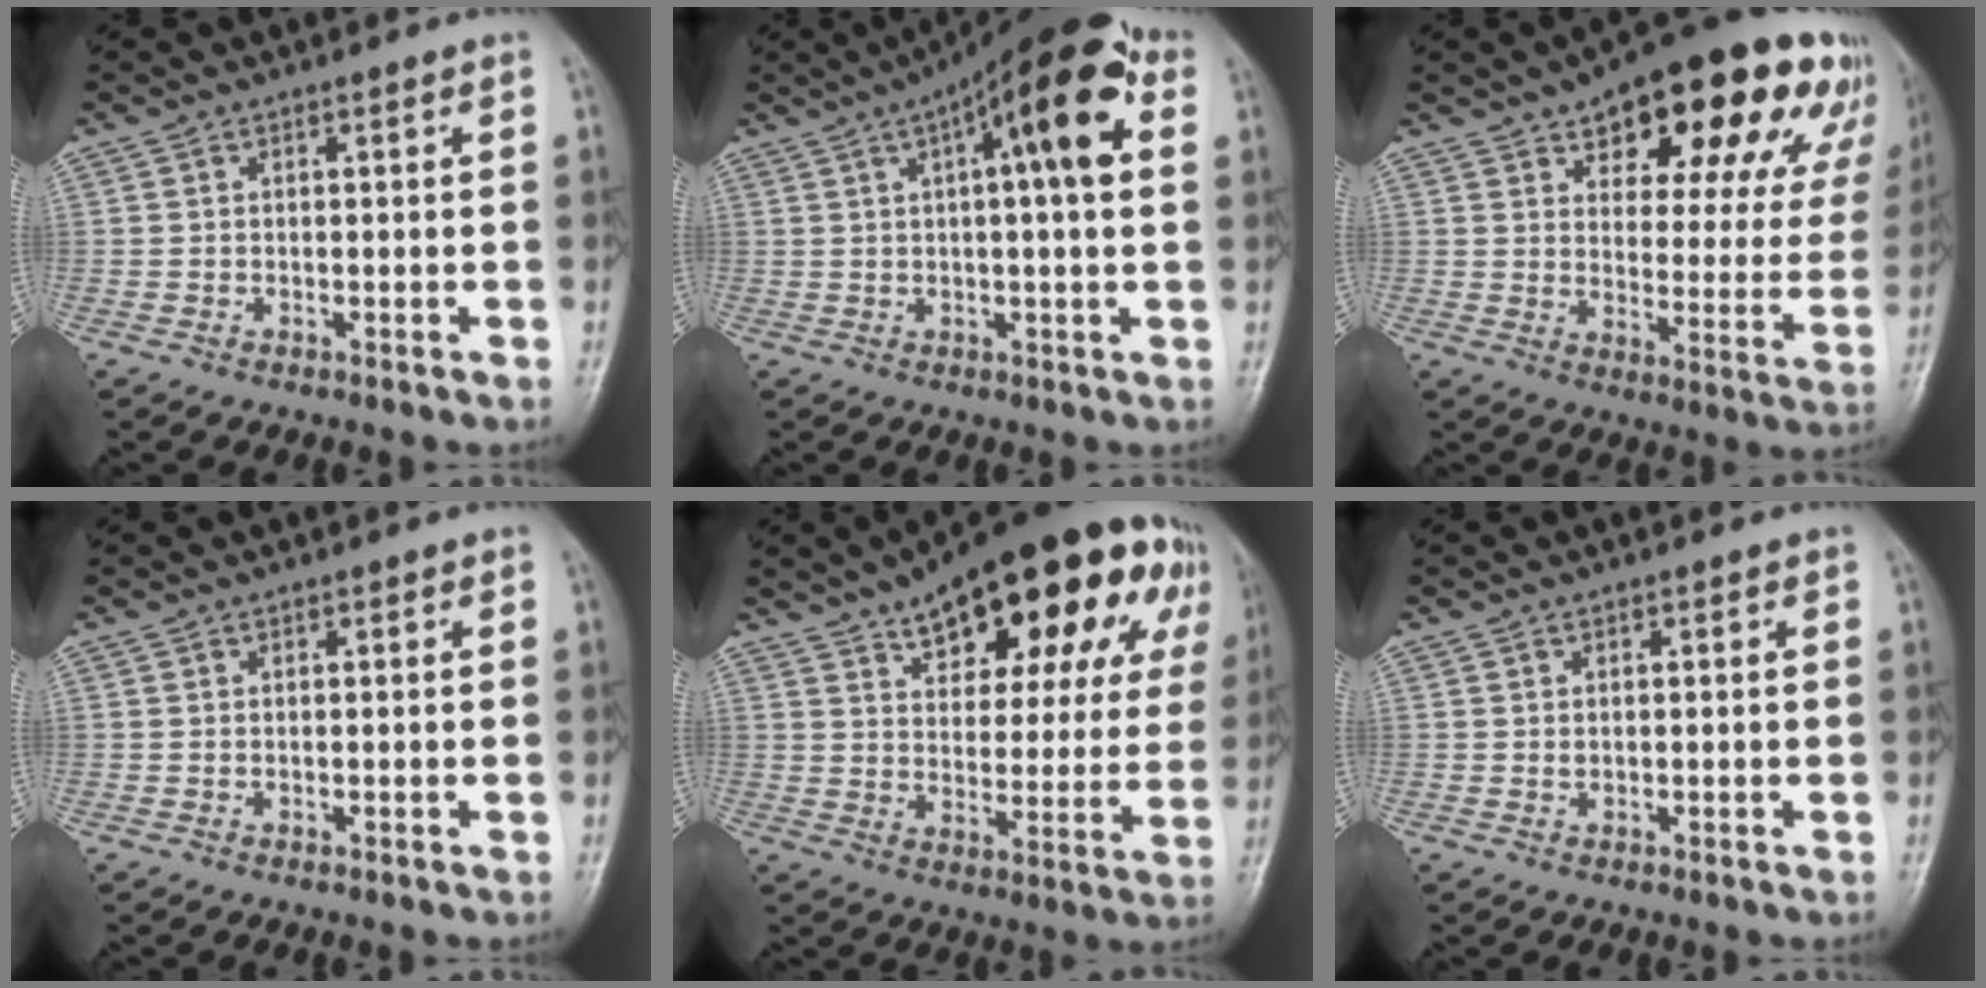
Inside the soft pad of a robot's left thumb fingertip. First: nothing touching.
{"total": 15.3, "force": [4.8, 4.2, 14.0], "torque": [-0.191, 0.025, 0.061]}
{"total": 25.0, "force": [15.2, 10.5, 16.8], "torque": [-0.186, -0.030, 0.196]}
{"total": 0.0}
{"total": 26.3, "force": [14.4, 12.2, 18.2], "torque": [-0.217, -0.003, 0.203]}
{"total": 0.7, "force": [0.2, 0.6, 0.4], "torque": [-0.004, 0.000, 0.002]}